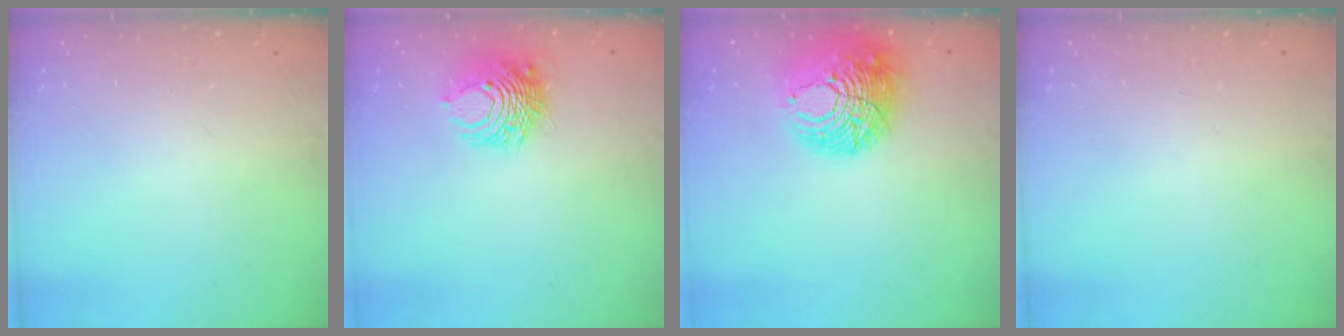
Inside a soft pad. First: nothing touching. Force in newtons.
{"total": 8.2, "press": 8.2, "slide": 0.4}
{"total": 13.5, "press": 13.4, "slide": 1.5}
{"total": 0.0}